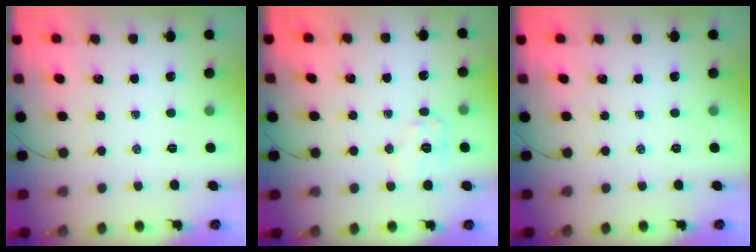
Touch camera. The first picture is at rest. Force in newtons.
{"total": 8.1, "press": 8.0, "slide": 0.5}
{"total": 0.0}